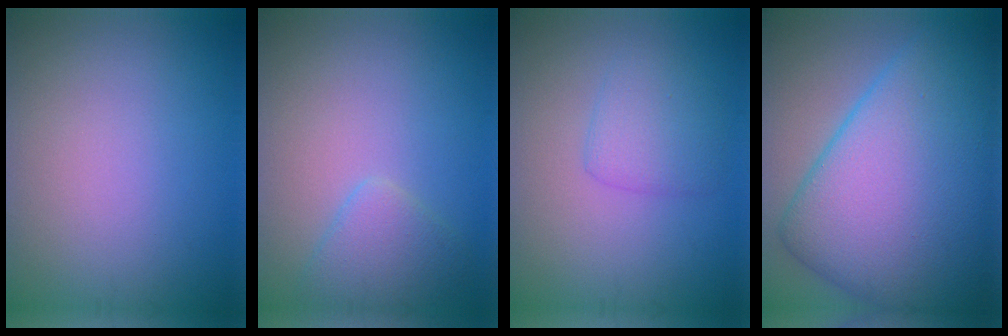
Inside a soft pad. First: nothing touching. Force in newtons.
{"total": 2.5, "press": 2.5, "slide": 0.2}
{"total": 2.4, "press": 2.4, "slide": 0.1}
{"total": 15.8, "press": 15.8, "slide": 0.1}